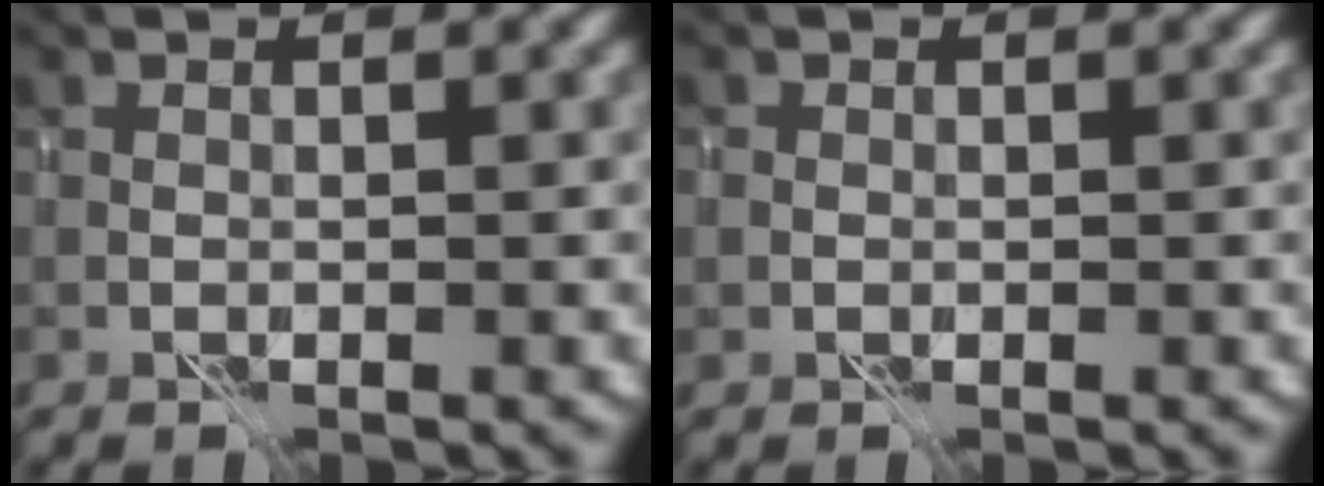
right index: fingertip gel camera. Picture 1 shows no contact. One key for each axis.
{"total": 0.6, "fx": -0.1, "fy": 0.6, "fz": 0.1, "tx": 0.000, "ty": -0.001, "tz": -0.005}